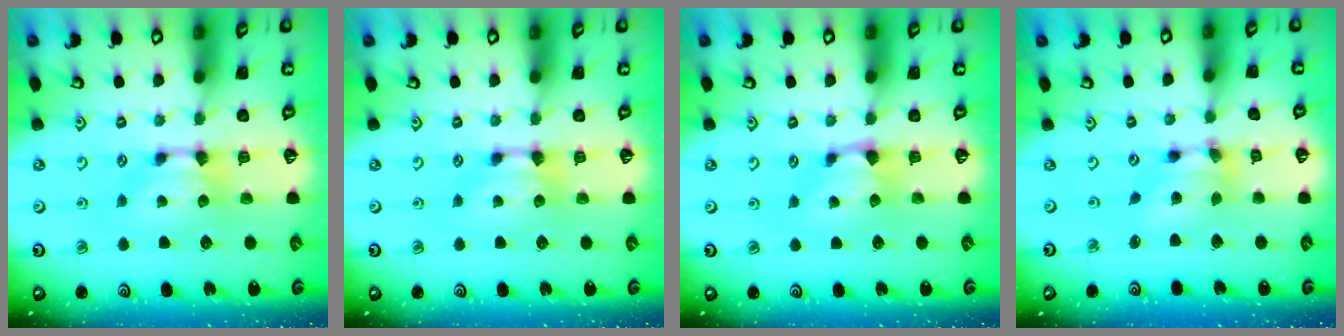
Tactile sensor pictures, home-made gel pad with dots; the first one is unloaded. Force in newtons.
{"total": 0.0}
{"total": 0.8, "press": 0.2, "slide": 0.8}
{"total": 5.4, "press": 5.1, "slide": 1.7}